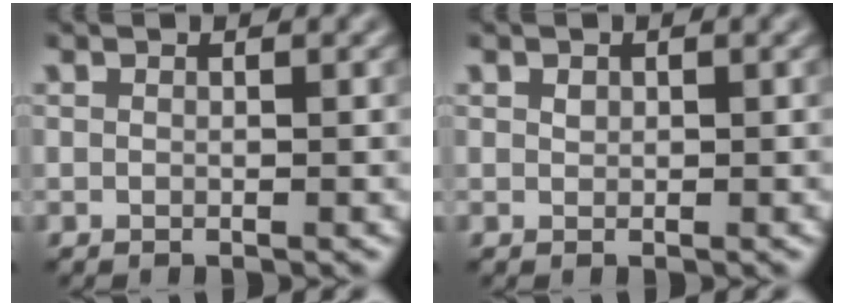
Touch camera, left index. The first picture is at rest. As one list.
[{"total": 0.0}]